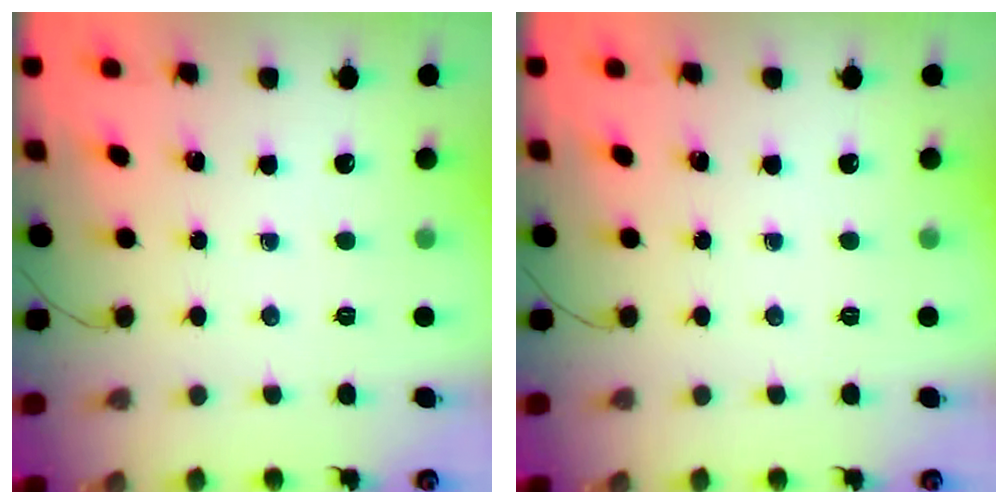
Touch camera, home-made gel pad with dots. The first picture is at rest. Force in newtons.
{"total": 0.0}